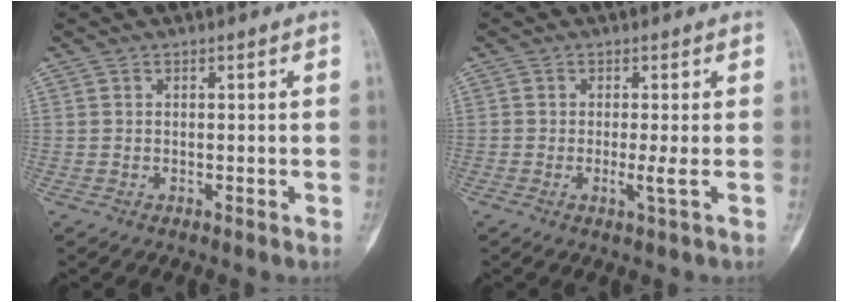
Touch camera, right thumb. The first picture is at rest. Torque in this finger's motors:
{"motor_torque": [0.10, 0.28, 0.15, -0.05, 0.08]}